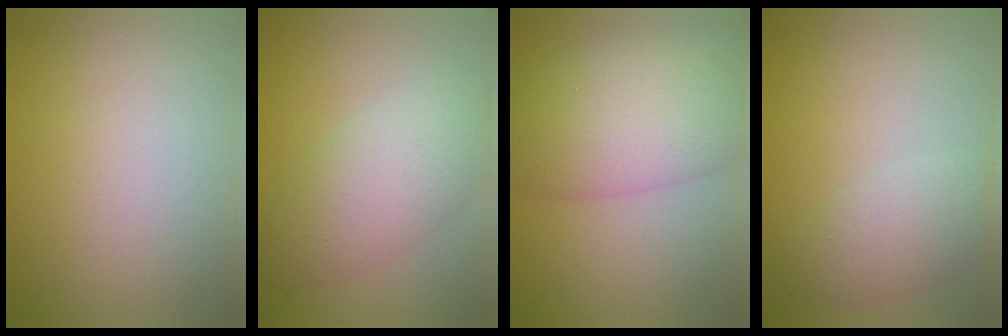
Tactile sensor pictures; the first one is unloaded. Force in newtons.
{"total": 5.7, "press": 5.7, "slide": 0.4}
{"total": 8.7, "press": 8.7, "slide": 0.4}
{"total": 3.6, "press": 3.6, "slide": 0.2}